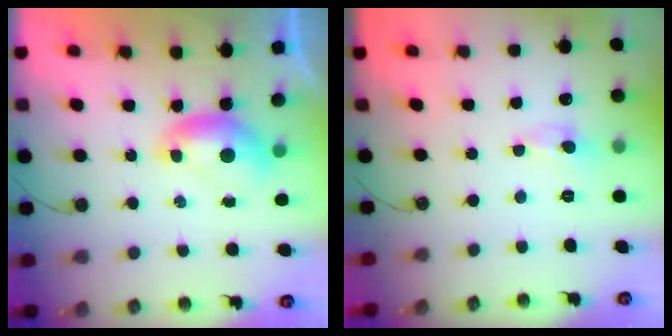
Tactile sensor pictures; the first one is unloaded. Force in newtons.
{"total": 0.6, "press": 0.5, "slide": 0.4}